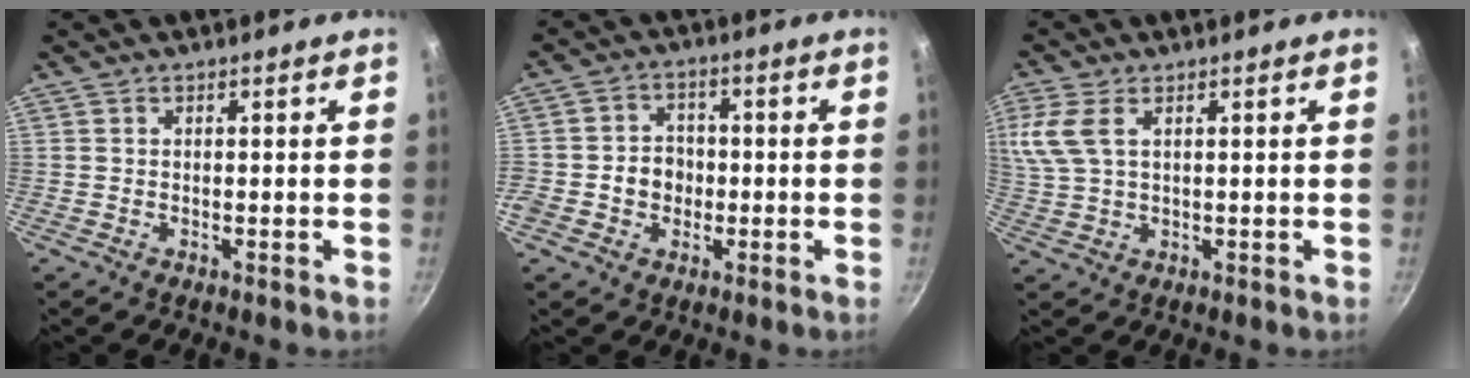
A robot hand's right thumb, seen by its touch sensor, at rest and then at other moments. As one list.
[{"total": 6.1, "force": [-1.3, 5.4, 2.6], "torque": [-0.011, 0.017, -0.030]}, {"total": 7.1, "force": [2.6, 3.8, 5.4], "torque": [-0.125, 0.008, 0.055]}]